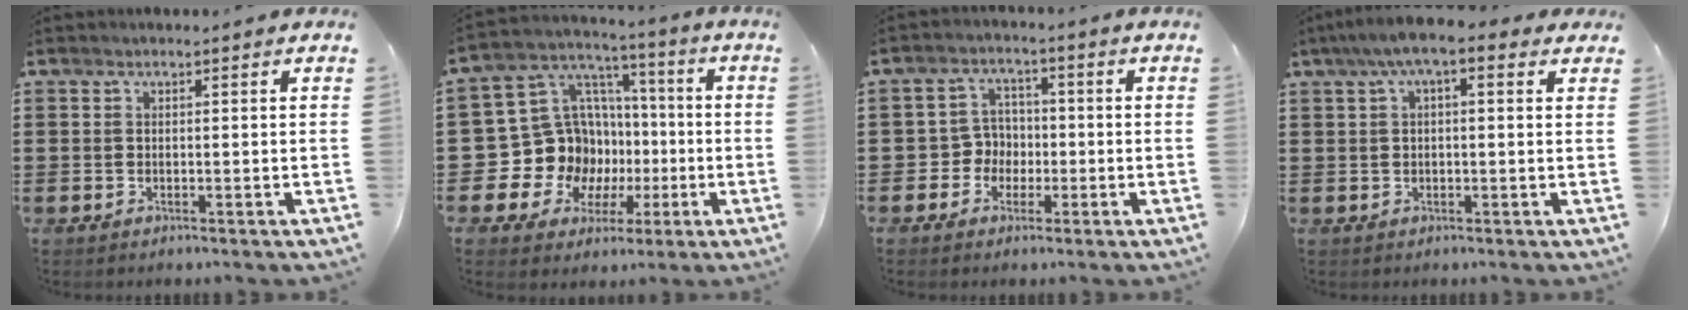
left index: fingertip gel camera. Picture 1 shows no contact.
{"total": 13.8, "force": [-2.4, 12.9, 4.4], "torque": [-0.130, -0.015, -0.020]}
{"total": 4.3, "force": [-1.4, 4.0, 0.9], "torque": [-0.034, 0.010, -0.030]}
{"total": 4.9, "force": [1.9, 1.3, 4.4], "torque": [-0.086, 0.009, 0.030]}